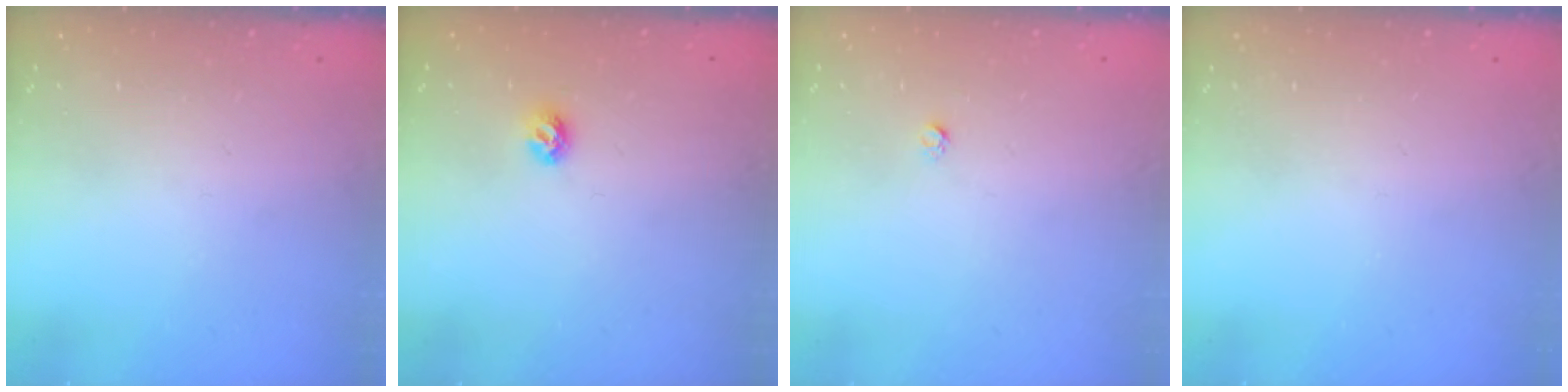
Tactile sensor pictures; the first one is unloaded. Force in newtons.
{"total": 5.9, "press": 5.9, "slide": 0.8}
{"total": 1.6, "press": 1.5, "slide": 0.1}
{"total": 0.0}